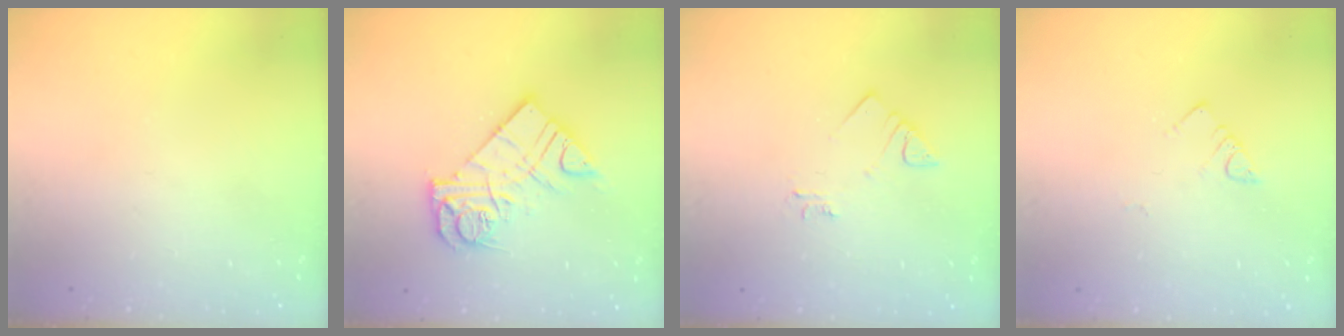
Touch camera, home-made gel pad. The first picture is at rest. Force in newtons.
{"total": 13.7, "press": 13.7, "slide": 1.4}
{"total": 4.1, "press": 4.0, "slide": 0.7}
{"total": 2.7, "press": 2.6, "slide": 0.5}